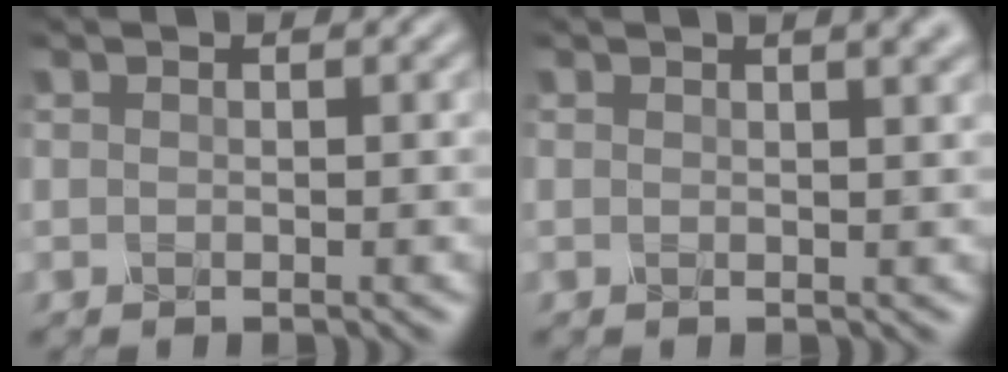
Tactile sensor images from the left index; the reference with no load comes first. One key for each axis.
{"total": 6.3, "fx": 3.4, "fy": 3.0, "fz": 4.3, "tx": -0.006, "ty": 0.045, "tz": 0.005}